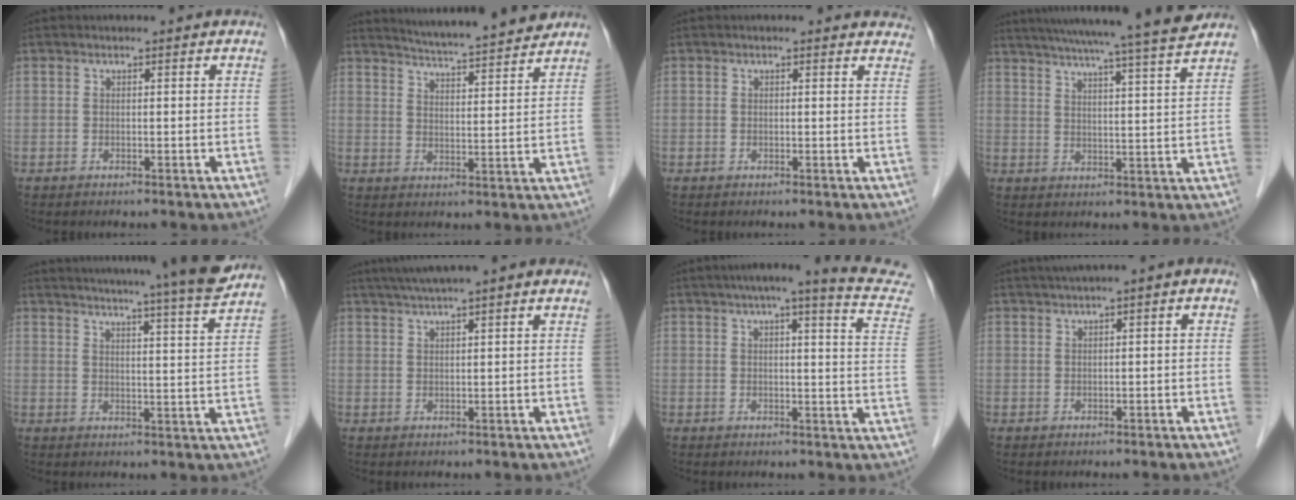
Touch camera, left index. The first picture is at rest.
{"total": 12.8, "force": [11.9, 0.0, 4.7], "torque": [-0.079, 0.007, 0.167]}
{"total": 3.0, "force": [2.6, 1.2, 0.6], "torque": [0.007, -0.007, 0.002]}
{"total": 18.6, "force": [16.7, -1.6, 8.1], "torque": [-0.140, -0.022, 0.224]}
{"total": 17.4, "force": [15.8, -1.7, 7.2], "torque": [-0.119, -0.043, 0.200]}
{"total": 7.3, "force": [4.8, 0.1, 5.5], "torque": [-0.086, 0.038, 0.073]}
{"total": 16.7, "force": [13.6, 1.1, 9.5], "torque": [-0.118, -0.009, 0.142]}
{"total": 3.7, "force": [1.4, 0.4, 3.4], "torque": [-0.053, 0.018, 0.018]}